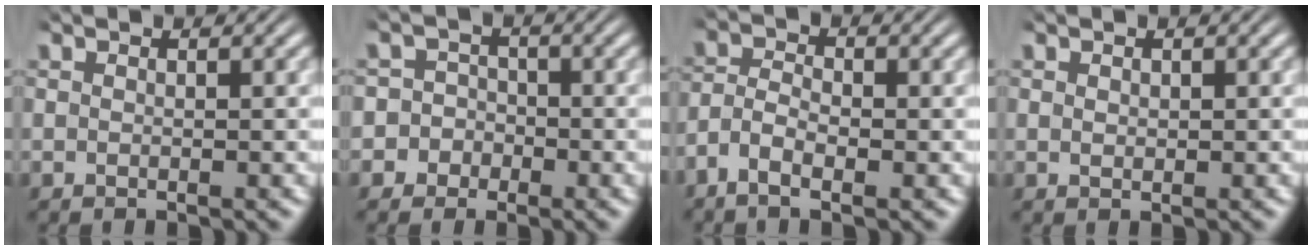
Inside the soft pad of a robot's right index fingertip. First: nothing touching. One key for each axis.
{"total": 6.3, "fx": -1.8, "fy": 5.9, "fz": 0.9, "tx": -0.038, "ty": -0.011, "tz": -0.044}
{"total": 3.4, "fx": -1.3, "fy": 2.5, "fz": 2.0, "tx": -0.050, "ty": -0.007, "tz": -0.028}
{"total": 0.5, "fx": 0.4, "fy": 0.2, "fz": 0.3, "tx": -0.008, "ty": -0.004, "tz": 0.012}